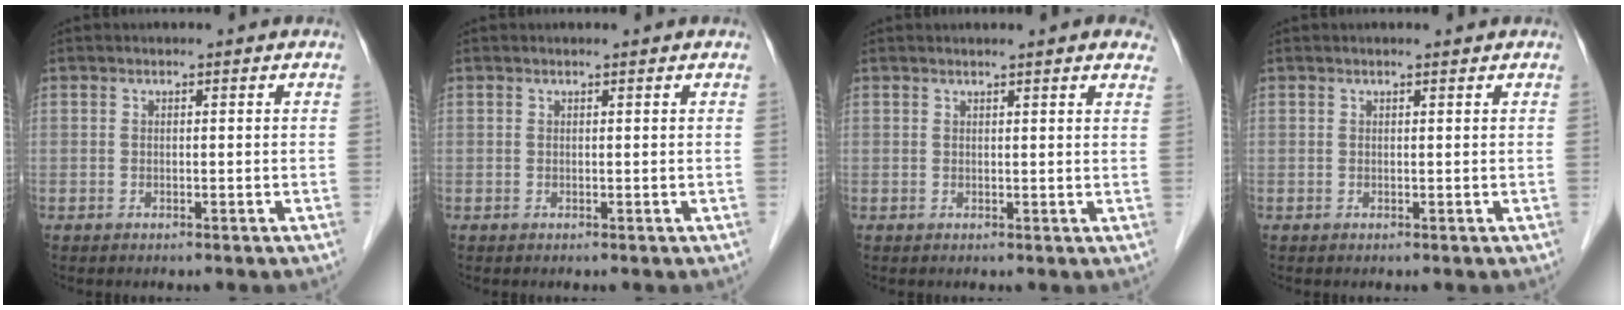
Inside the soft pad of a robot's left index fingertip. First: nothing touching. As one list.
[{"total": 0.7, "force": [0.7, 0.0, 0.2], "torque": [-0.010, 0.005, 0.010]}, {"total": 6.0, "force": [5.2, 0.7, 2.9], "torque": [-0.030, 0.011, 0.049]}, {"total": 0.8, "force": [0.7, 0.0, 0.3], "torque": [-0.010, 0.004, 0.013]}]